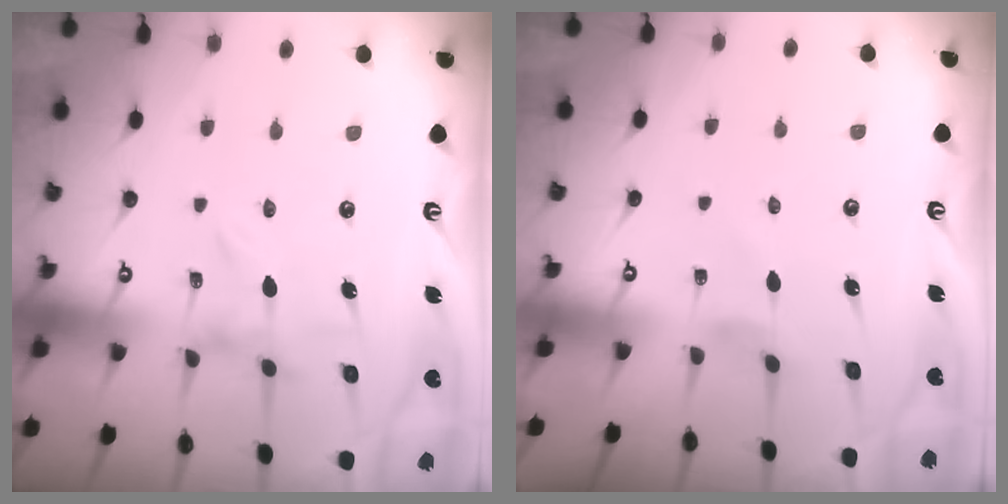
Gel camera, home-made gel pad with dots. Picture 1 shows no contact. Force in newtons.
{"total": 1.2, "press": 1.2, "slide": 0.3}